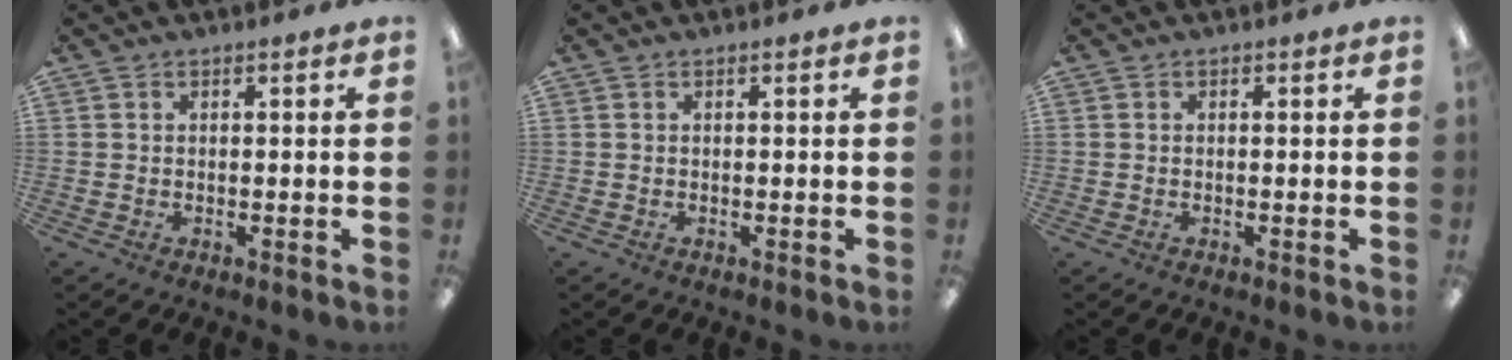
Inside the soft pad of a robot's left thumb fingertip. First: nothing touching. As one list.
[{"total": 0.0}, {"total": 0.0}]